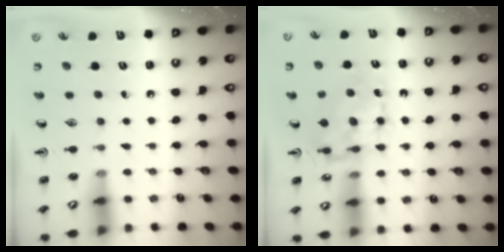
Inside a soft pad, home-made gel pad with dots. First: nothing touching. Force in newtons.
{"total": 7.6, "press": 7.6, "slide": 0.7}